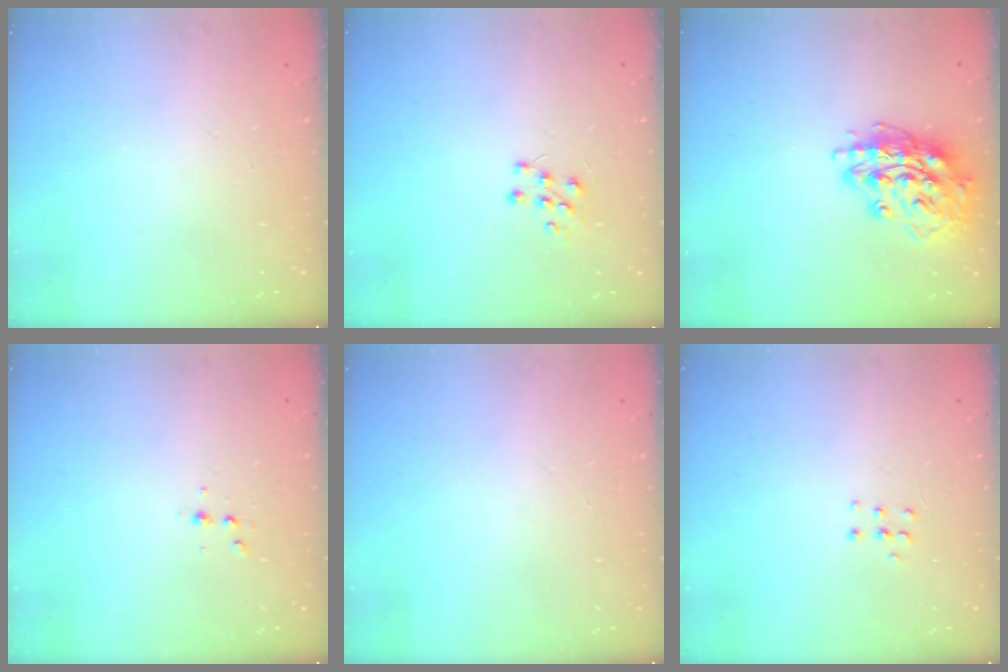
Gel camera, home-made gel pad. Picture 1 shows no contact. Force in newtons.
{"total": 6.3, "press": 6.3, "slide": 0.5}
{"total": 15.6, "press": 15.6, "slide": 1.3}
{"total": 3.7, "press": 3.5, "slide": 1.1}
{"total": 0.0}
{"total": 3.8, "press": 3.8, "slide": 0.4}